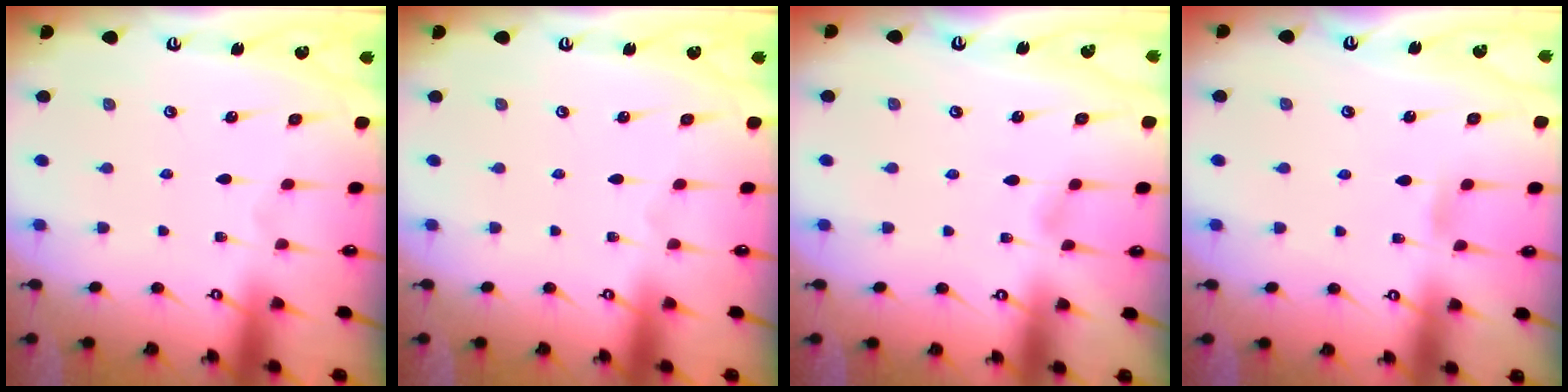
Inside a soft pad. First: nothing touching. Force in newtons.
{"total": 0.0}
{"total": 2.4, "press": 2.4, "slide": 0.3}
{"total": 3.7, "press": 3.7, "slide": 0.3}